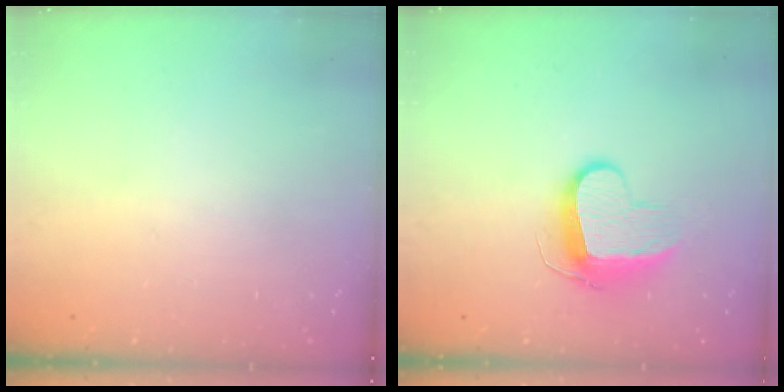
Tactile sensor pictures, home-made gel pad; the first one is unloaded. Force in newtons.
{"total": 9.8, "press": 9.8, "slide": 0.1}